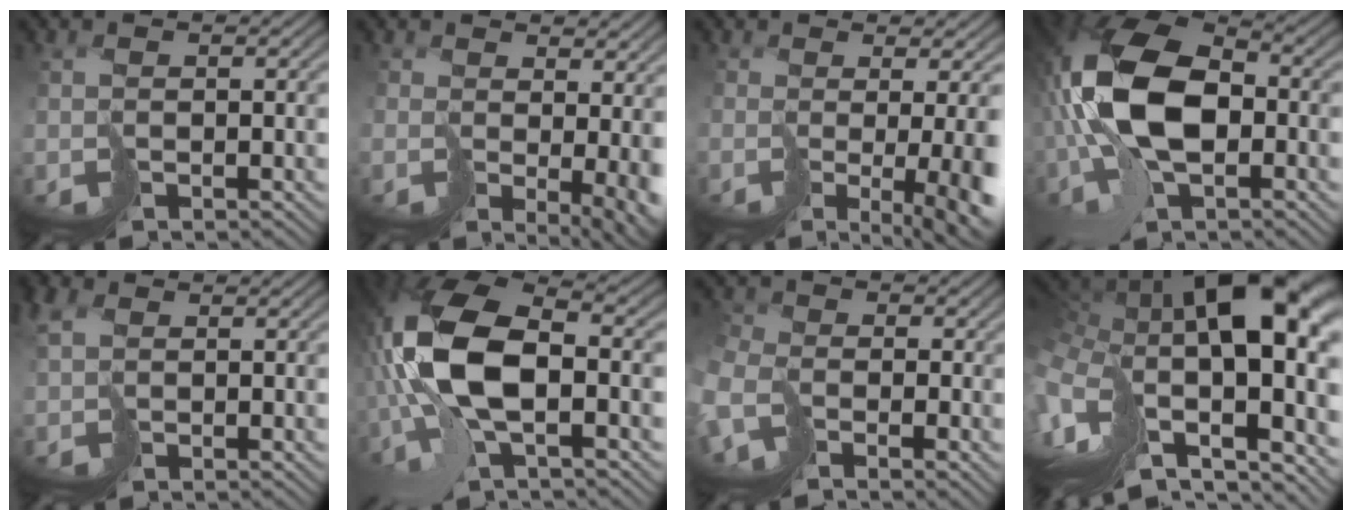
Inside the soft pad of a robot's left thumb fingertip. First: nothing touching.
{"total": 5.2, "force": [0.5, 1.8, 4.9], "torque": [-0.079, -0.020, 0.022]}
{"total": 9.7, "force": [-2.0, 2.6, 9.1], "torque": [-0.102, -0.041, 0.009]}
{"total": 13.6, "force": [-0.6, 7.6, 11.2], "torque": [-0.264, 0.009, -0.021]}
{"total": 3.7, "force": [1.0, 2.7, 2.2], "torque": [-0.085, -0.001, 0.016]}
{"total": 12.3, "force": [-0.5, 5.1, 11.2], "torque": [-0.265, 0.011, -0.020]}
{"total": 6.3, "force": [-3.3, 3.8, 3.6], "torque": [-0.117, -0.019, -0.071]}
{"total": 18.3, "force": [-1.0, 11.5, 14.2], "torque": [-0.288, -0.032, 0.015]}